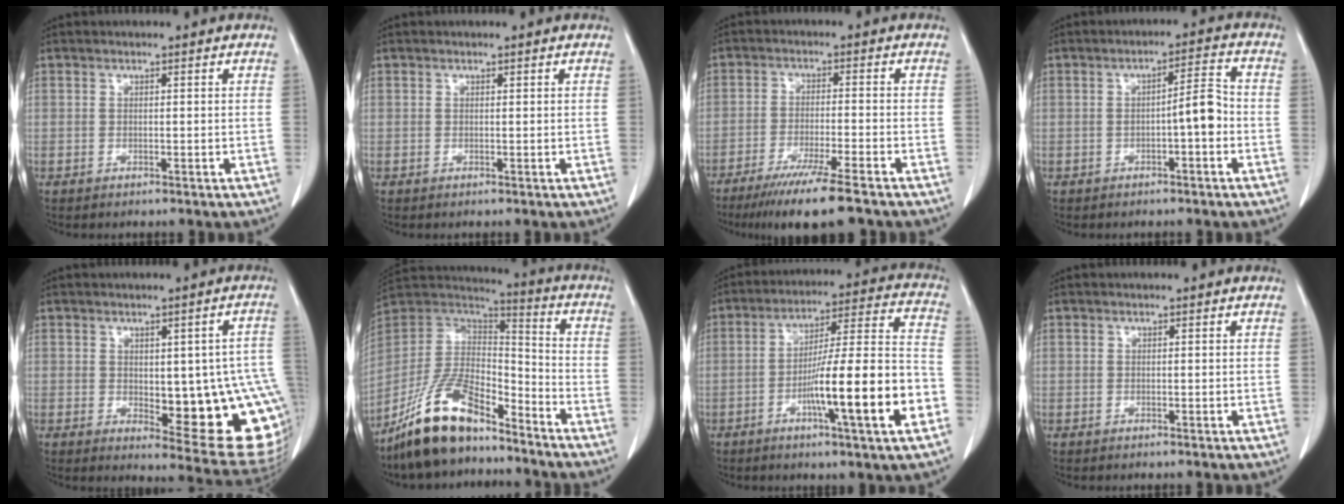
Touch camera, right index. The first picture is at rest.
{"total": 0.0}
{"total": 10.6, "force": [-8.1, -0.4, 6.9], "torque": [-0.105, -0.029, -0.131]}
{"total": 4.6, "force": [-1.2, 0.6, 4.4], "torque": [-0.061, 0.016, -0.018]}
{"total": 16.6, "force": [-2.1, 5.3, 15.6], "torque": [-0.127, 0.009, -0.001]}
{"total": 15.5, "force": [-11.8, 5.3, 8.6], "torque": [-0.166, 0.018, -0.219]}
{"total": 17.3, "force": [-6.0, 0.4, 16.2], "torque": [-0.250, 0.005, -0.092]}
{"total": 0.0}